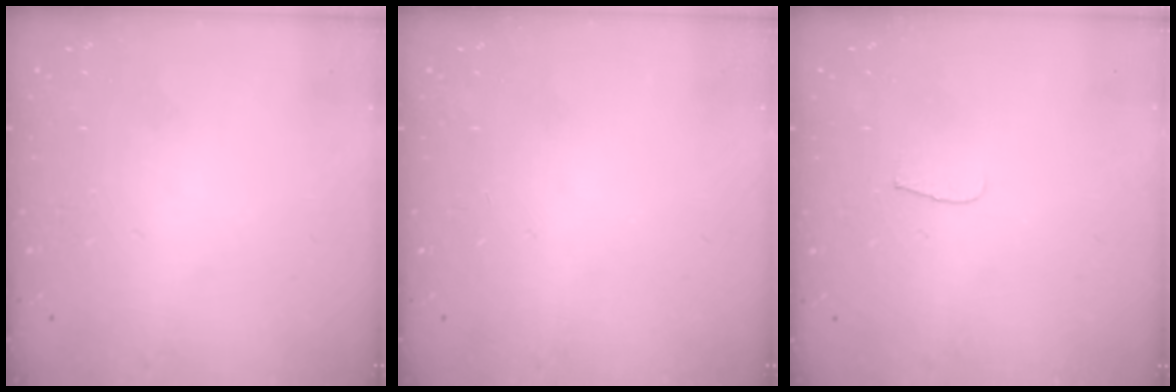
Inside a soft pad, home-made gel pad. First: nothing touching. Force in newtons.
{"total": 0.0}
{"total": 3.8, "press": 3.8, "slide": 0.4}